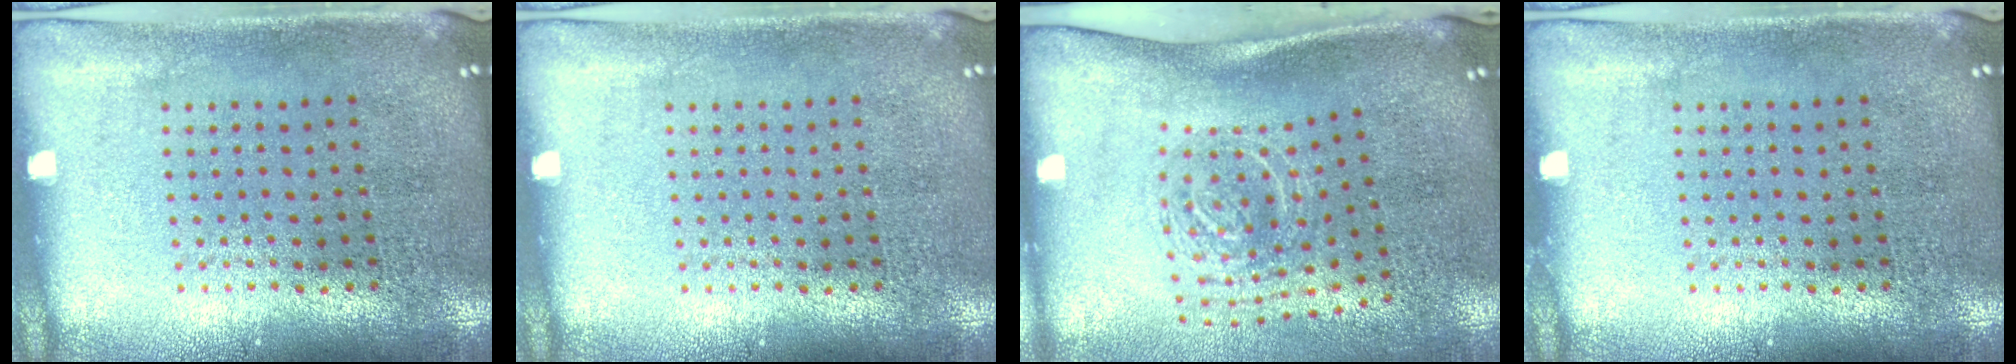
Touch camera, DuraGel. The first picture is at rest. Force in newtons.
{"total": 0.0}
{"total": 1.9, "press": 1.4, "slide": 1.4}
{"total": 0.0}